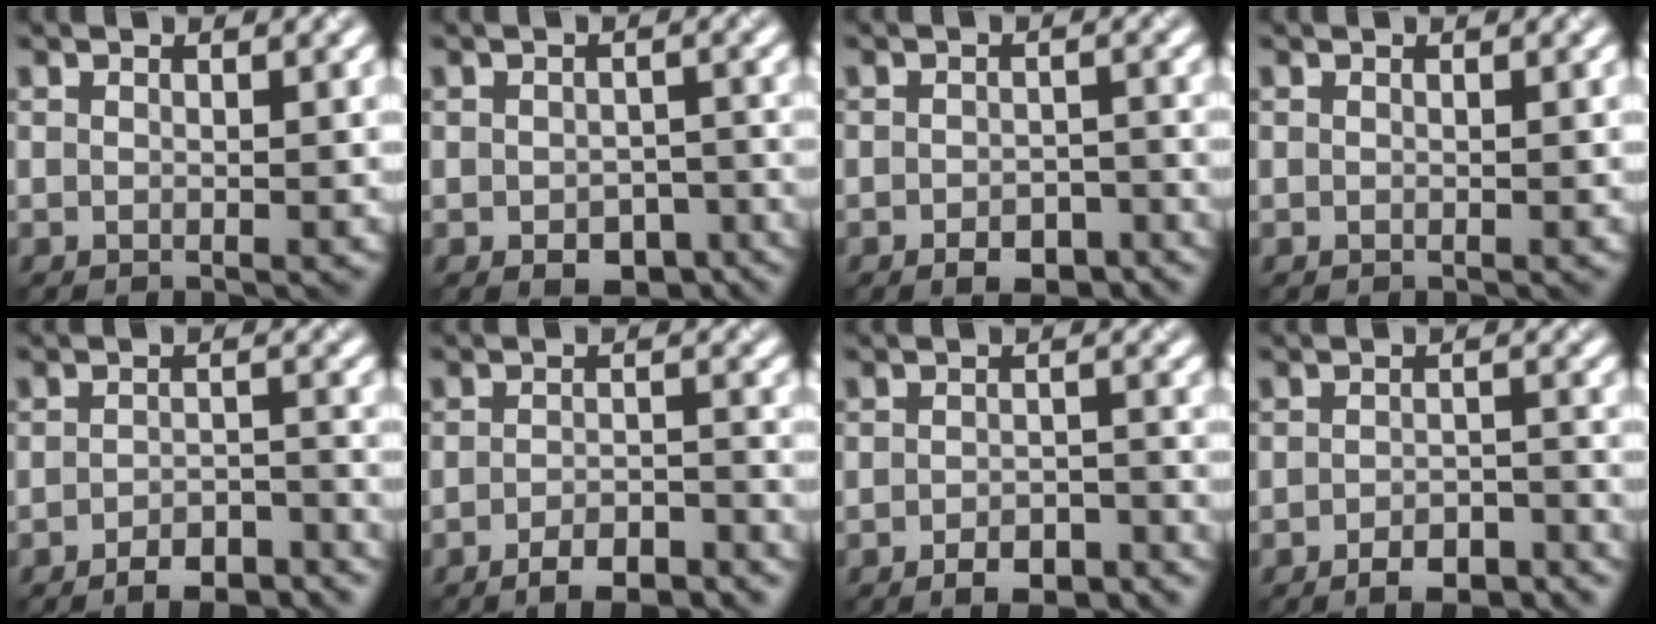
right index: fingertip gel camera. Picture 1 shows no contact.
{"total": 3.9, "force": [-1.9, 2.3, 2.5], "torque": [-0.032, -0.009, -0.023]}
{"total": 3.9, "force": [-2.6, 1.8, 2.3], "torque": [-0.030, -0.003, -0.036]}
{"total": 0.0}
{"total": 5.0, "force": [-4.0, 1.6, 2.6], "torque": [-0.036, -0.001, -0.058]}
{"total": 4.6, "force": [-3.4, 1.3, 2.7], "torque": [-0.041, -0.001, -0.052]}
{"total": 4.3, "force": [-3.1, 1.6, 2.5], "torque": [-0.032, -0.001, -0.045]}
{"total": 4.7, "force": [-3.6, 1.7, 2.6], "torque": [-0.034, -0.001, -0.052]}